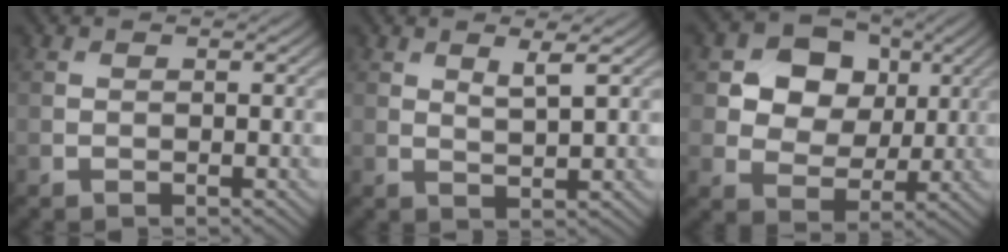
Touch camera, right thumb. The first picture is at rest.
{"total": 2.5, "force": [1.4, 0.3, 2.0], "torque": [-0.041, -0.004, 0.029]}
{"total": 9.9, "force": [3.3, 8.0, 4.9], "torque": [-0.115, 0.009, 0.052]}